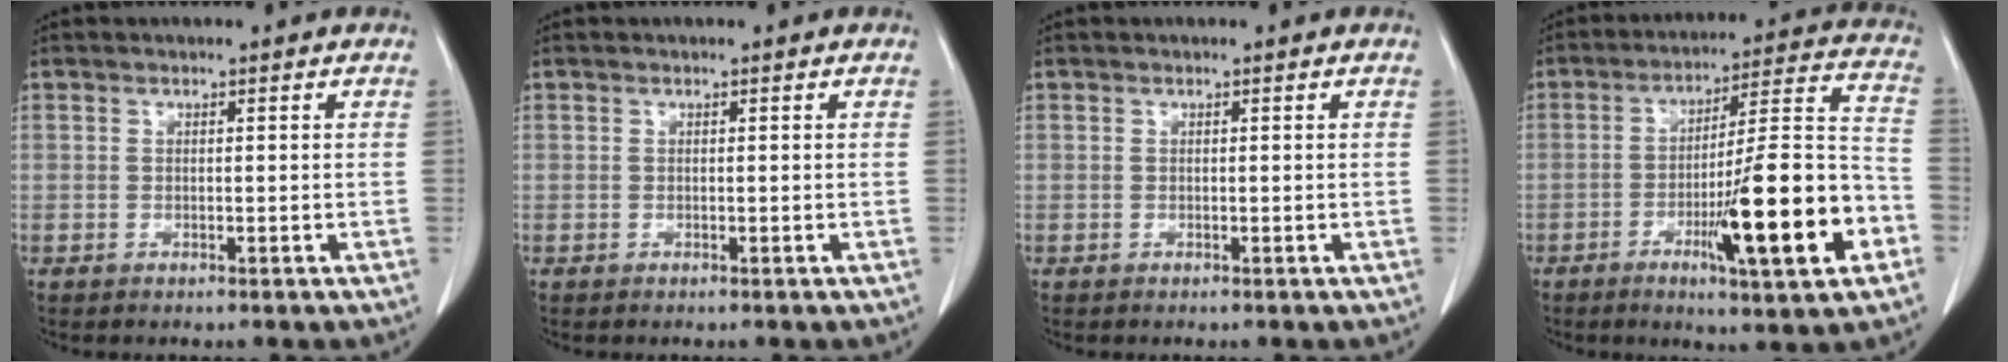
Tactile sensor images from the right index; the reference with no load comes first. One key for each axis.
{"total": 0.0}
{"total": 0.0}
{"total": 18.7, "fx": -6.7, "fy": 1.3, "fz": 17.4, "tx": -0.253, "ty": 0.001, "tz": -0.097}